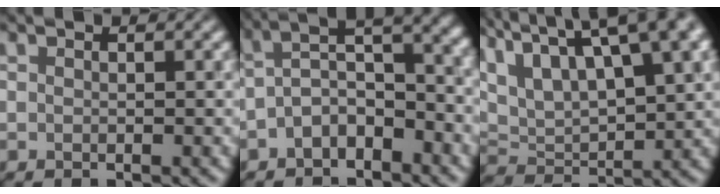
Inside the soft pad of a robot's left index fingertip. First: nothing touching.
{"total": 4.0, "force": [-2.5, 1.1, 2.9], "torque": [-0.068, 0.003, -0.015]}
{"total": 12.0, "force": [7.2, 4.7, 8.3], "torque": [-0.182, 0.014, 0.148]}